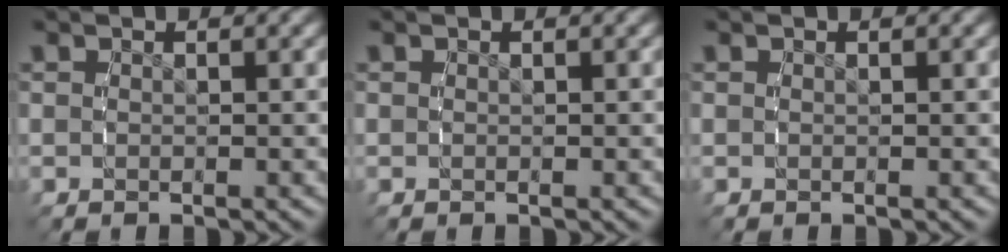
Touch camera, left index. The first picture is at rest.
{"total": 0.0}
{"total": 0.0}